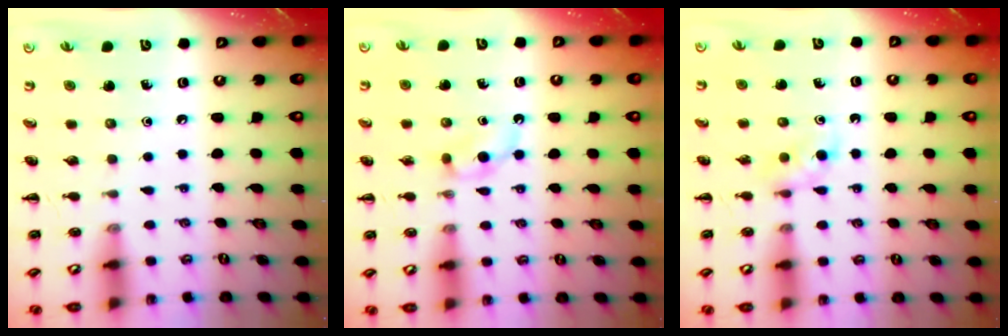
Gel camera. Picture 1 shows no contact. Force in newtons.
{"total": 3.7, "press": 3.4, "slide": 1.5}
{"total": 2.9, "press": 2.7, "slide": 1.1}